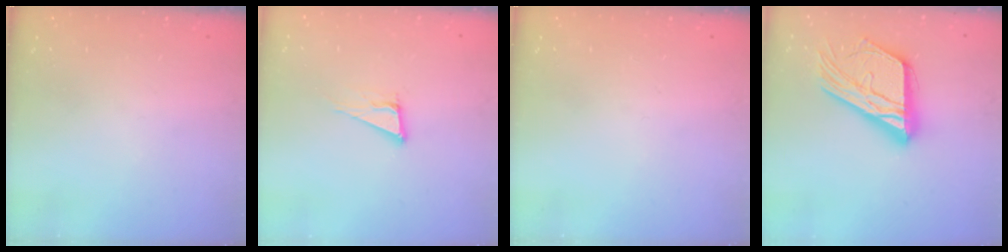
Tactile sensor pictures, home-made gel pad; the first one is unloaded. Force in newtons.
{"total": 6.8, "press": 6.2, "slide": 2.8}
{"total": 0.0}
{"total": 21.6, "press": 21.5, "slide": 1.9}